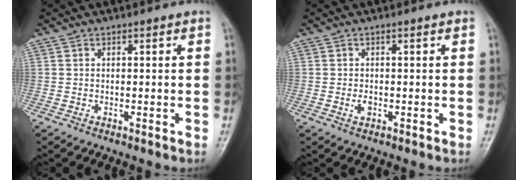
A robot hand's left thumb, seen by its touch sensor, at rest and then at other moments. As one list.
[{"total": 1.4, "force": [-0.2, 0.8, 1.1], "torque": [-0.015, -0.001, -0.003]}]